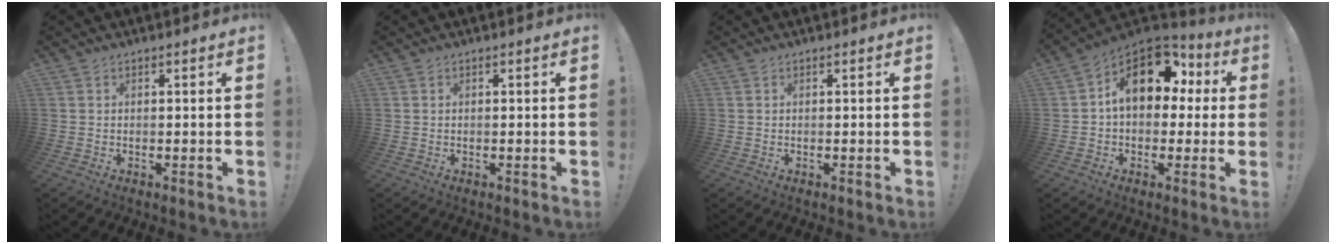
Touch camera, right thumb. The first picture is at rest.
{"total": 0.0}
{"total": 0.0}
{"total": 16.1, "force": [5.2, 10.9, 10.7], "torque": [-0.150, -0.010, 0.097]}